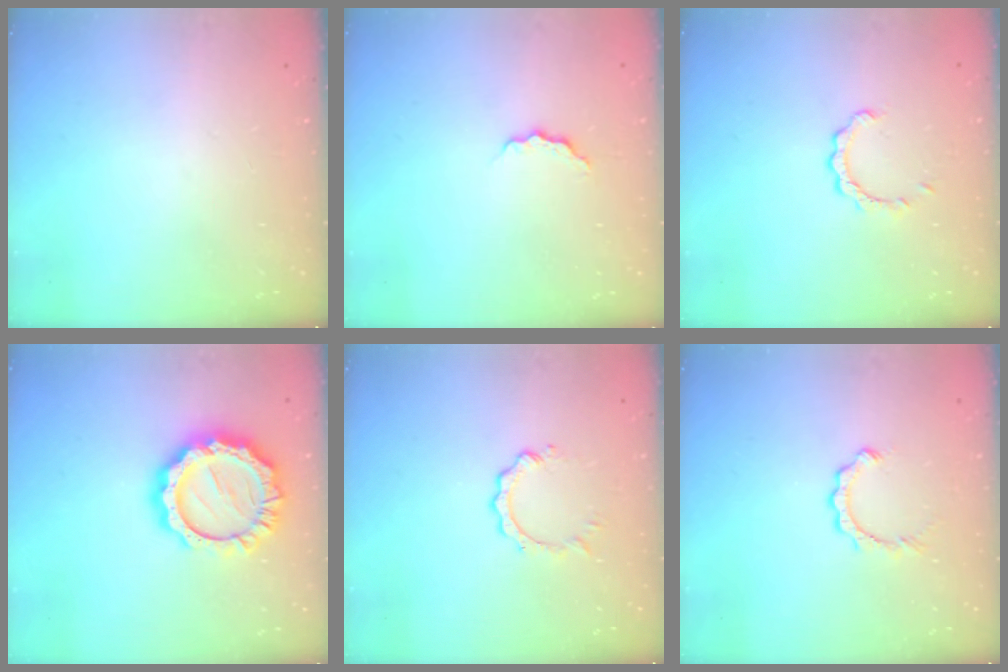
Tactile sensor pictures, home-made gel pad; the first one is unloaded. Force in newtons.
{"total": 4.1, "press": 4.1, "slide": 0.4}
{"total": 2.4, "press": 2.4, "slide": 0.2}
{"total": 17.1, "press": 17.1, "slide": 1.2}
{"total": 2.8, "press": 2.8, "slide": 0.4}
{"total": 2.3, "press": 2.3, "slide": 0.3}